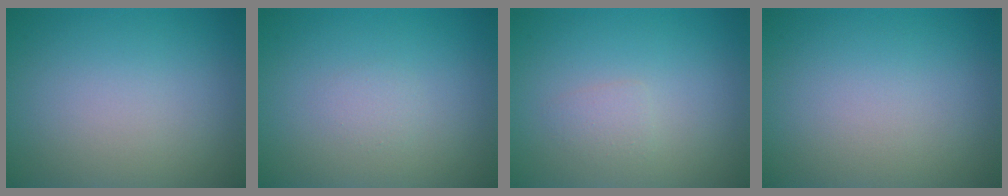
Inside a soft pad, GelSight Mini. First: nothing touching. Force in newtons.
{"total": 0.7, "press": 0.7, "slide": 0.1}
{"total": 1.0, "press": 1.0, "slide": 0.2}
{"total": 0.0}